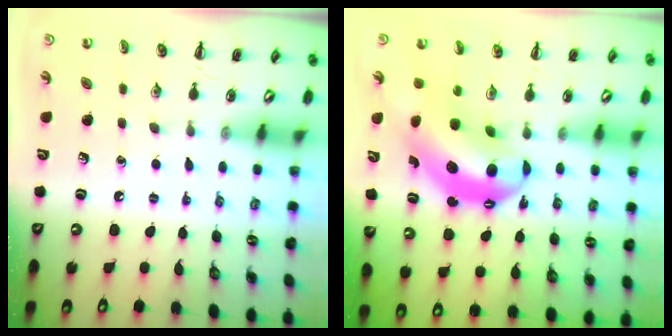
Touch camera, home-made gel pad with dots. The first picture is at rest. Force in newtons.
{"total": 11.1, "press": 10.8, "slide": 2.6}